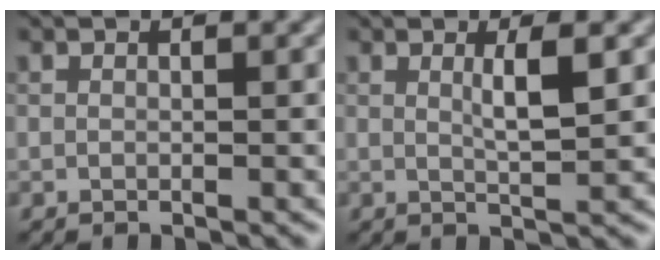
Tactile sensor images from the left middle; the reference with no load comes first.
{"total": 2.5, "force": [0.7, 0.4, 2.4], "torque": [-0.039, -0.001, 0.011]}